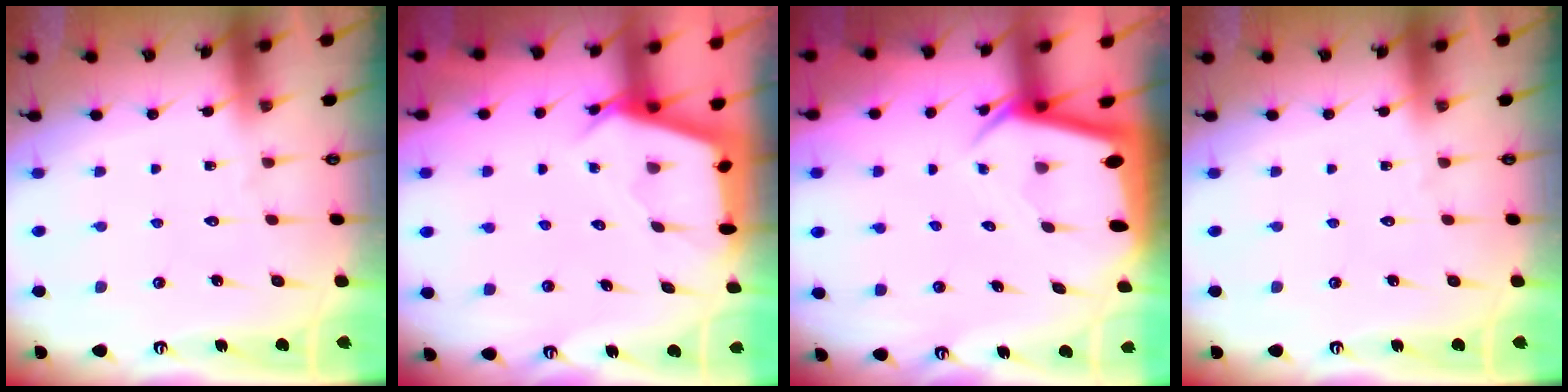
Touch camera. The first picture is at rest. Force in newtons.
{"total": 2.8, "press": 2.8, "slide": 0.2}
{"total": 4.0, "press": 4.0, "slide": 0.3}
{"total": 0.0}